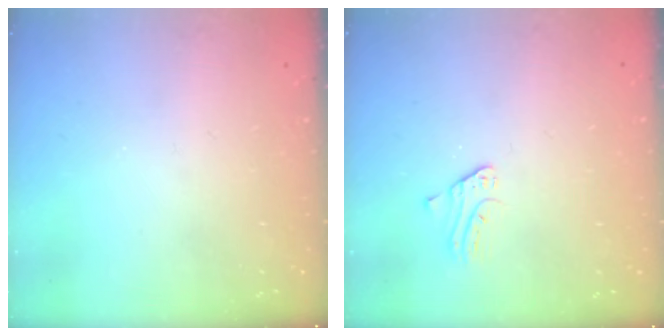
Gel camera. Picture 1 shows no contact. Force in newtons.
{"total": 2.0, "press": 2.0, "slide": 0.2}